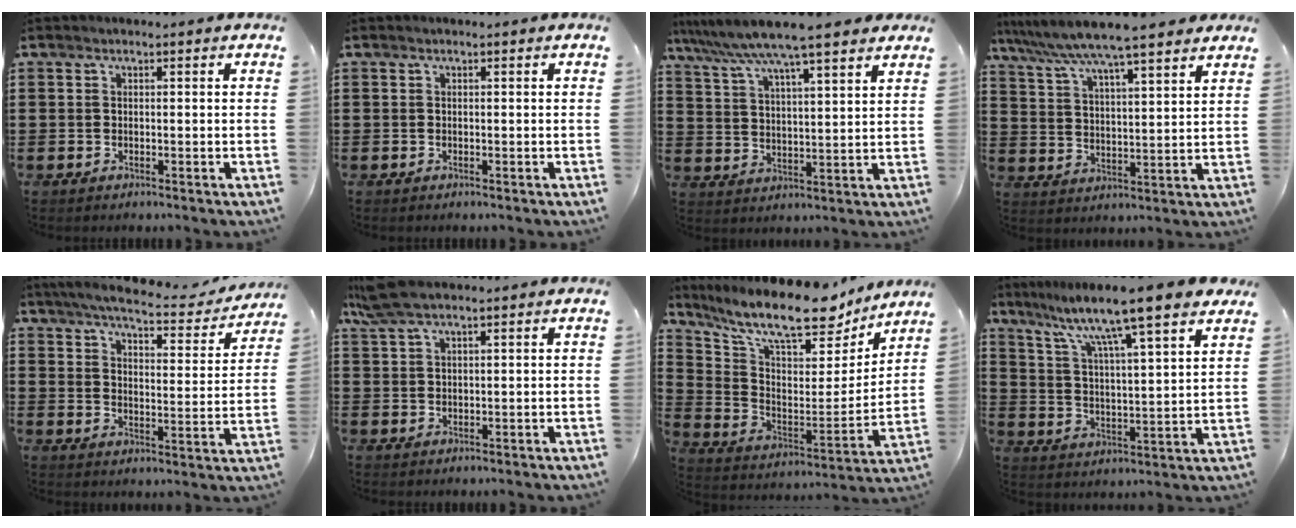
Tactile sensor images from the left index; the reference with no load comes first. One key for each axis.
{"total": 0.0}
{"total": 7.3, "fx": 6.4, "fy": -0.1, "fz": 3.5, "tx": -0.093, "ty": -0.029, "tz": 0.107}
{"total": 6.6, "fx": 5.9, "fy": -0.1, "fz": 3.0, "tx": -0.082, "ty": -0.030, "tz": 0.098}
{"total": 5.8, "fx": 5.2, "fy": 0.3, "fz": 2.4, "tx": -0.072, "ty": -0.031, "tz": 0.085}
{"total": 5.2, "fx": 3.9, "fy": 1.0, "fz": 3.3, "tx": -0.081, "ty": -0.003, "tz": 0.070}
{"total": 12.8, "fx": 10.7, "fy": 2.7, "fz": 6.4, "tx": -0.152, "ty": -0.074, "tz": 0.183}
{"total": 9.4, "fx": 7.7, "fy": -0.4, "fz": 5.3, "tx": -0.124, "ty": -0.055, "tz": 0.120}